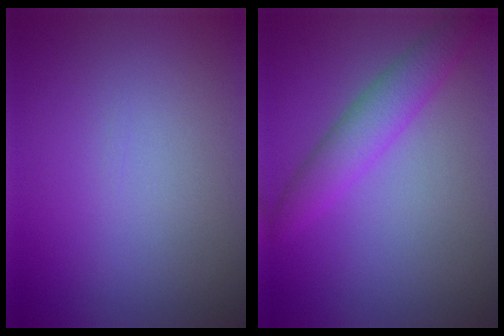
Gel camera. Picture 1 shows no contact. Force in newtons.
{"total": 3.5, "press": 3.5, "slide": 0.0}